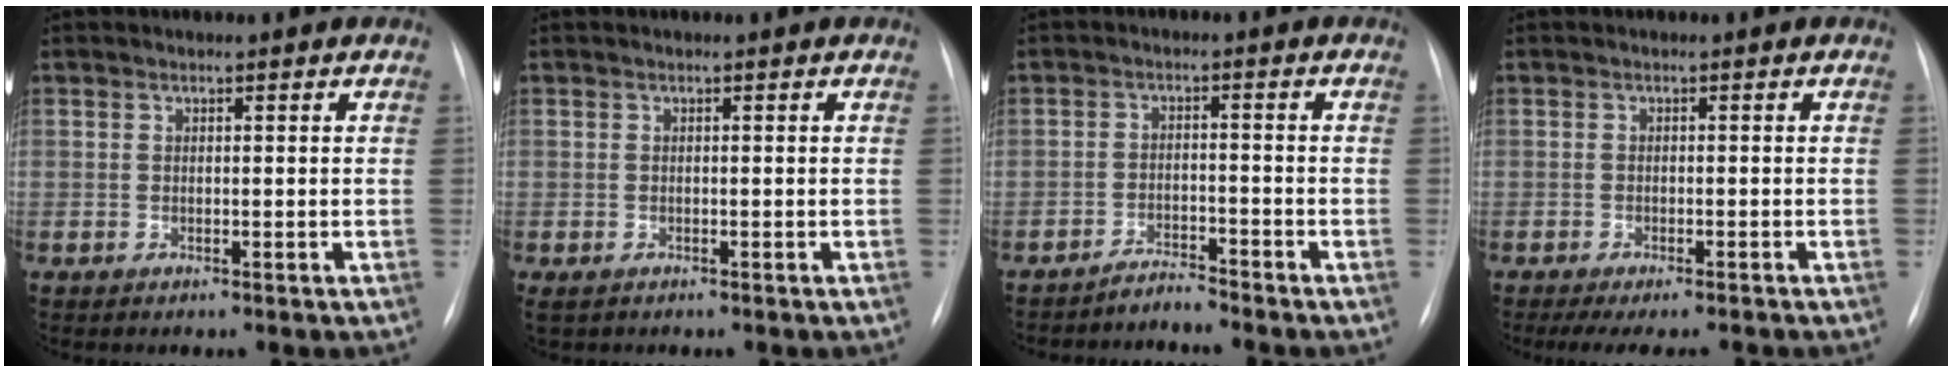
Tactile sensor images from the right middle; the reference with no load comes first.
{"total": 0.9, "force": [-0.5, 0.6, 0.5], "torque": [-0.012, 0.000, 0.000]}
{"total": 2.4, "force": [-2.4, -0.2, -0.2], "torque": [0.005, -0.013, -0.040]}
{"total": 8.6, "force": [-7.5, 1.6, 3.9], "torque": [-0.050, -0.007, -0.100]}